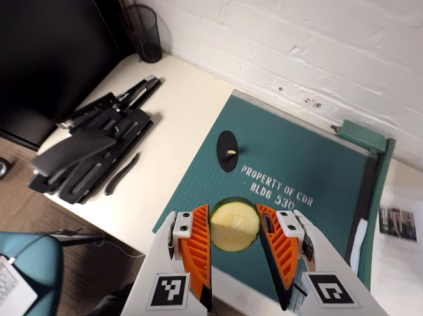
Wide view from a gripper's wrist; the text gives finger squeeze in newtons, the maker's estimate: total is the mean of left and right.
{"total": 9.3, "left": 9.4, "right": 9.2}